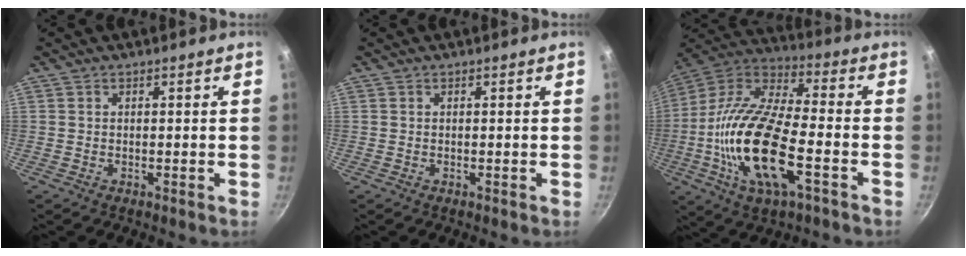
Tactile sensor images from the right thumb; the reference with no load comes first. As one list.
[{"total": 0.0}, {"total": 23.0, "force": [-5.9, 9.0, 20.3], "torque": [-0.421, 0.022, -0.101]}]